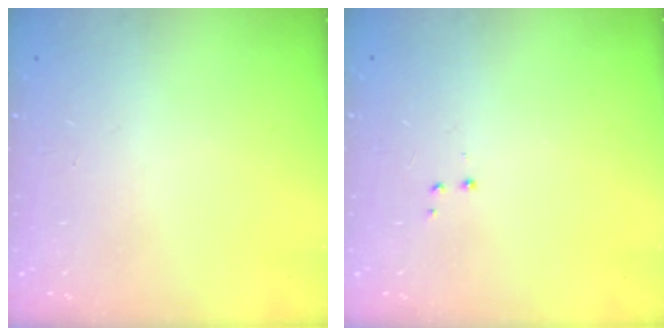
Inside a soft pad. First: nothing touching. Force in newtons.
{"total": 2.8, "press": 2.7, "slide": 0.5}